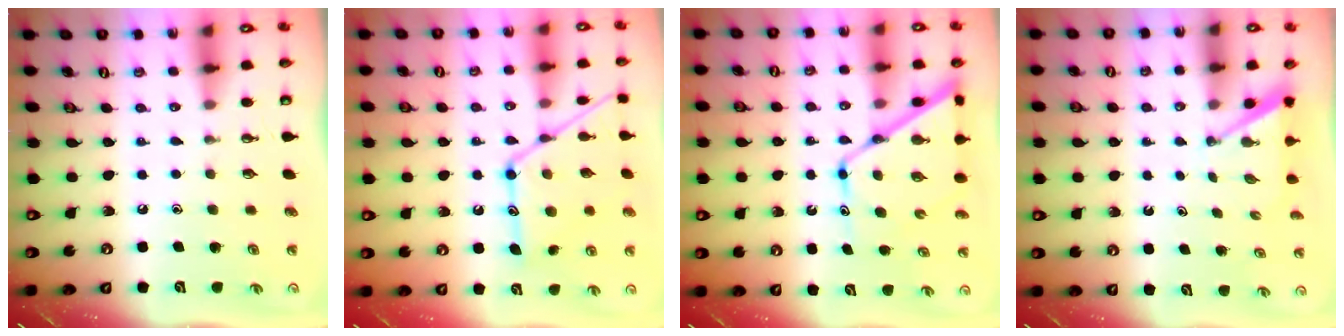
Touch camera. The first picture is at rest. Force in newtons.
{"total": 16.0, "press": 16.0, "slide": 1.1}
{"total": 12.8, "press": 12.8, "slide": 1.1}
{"total": 2.9, "press": 2.9, "slide": 0.2}